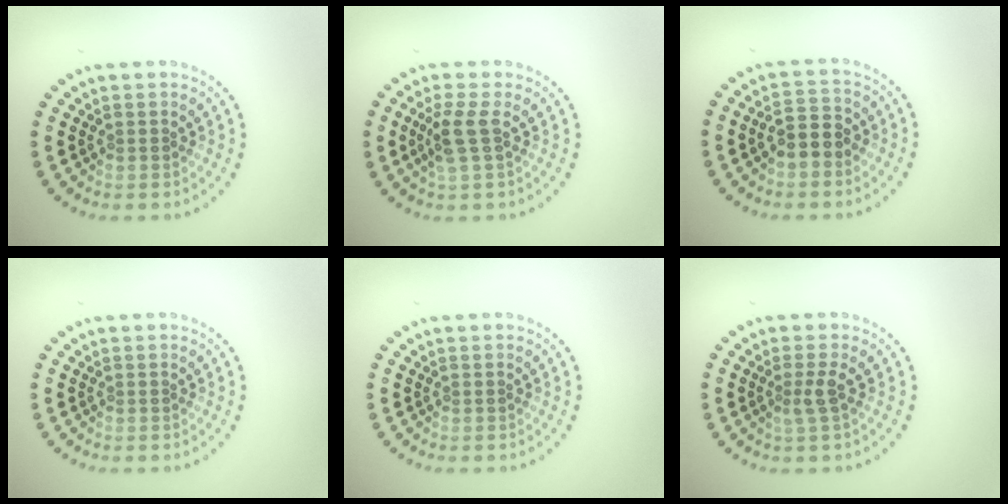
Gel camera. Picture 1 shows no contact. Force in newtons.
{"total": 2.4, "press": 2.1, "slide": 1.2}
{"total": 2.9, "press": 2.8, "slide": 0.8}
{"total": 0.0}
{"total": 0.0}
{"total": 1.6, "press": 1.1, "slide": 1.1}